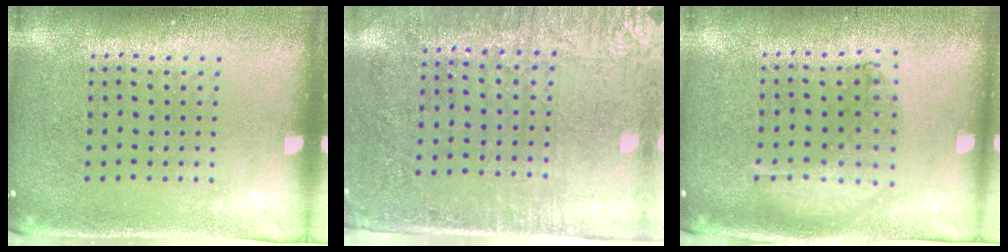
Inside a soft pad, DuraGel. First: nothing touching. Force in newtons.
{"total": 2.9, "press": 2.5, "slide": 1.5}
{"total": 1.0, "press": 0.9, "slide": 0.3}